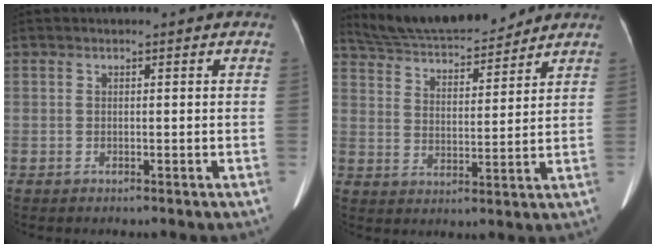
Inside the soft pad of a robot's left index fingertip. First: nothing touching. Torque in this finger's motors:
{"motor_torque": [0.05, -0.27, 0.00, 0.00]}